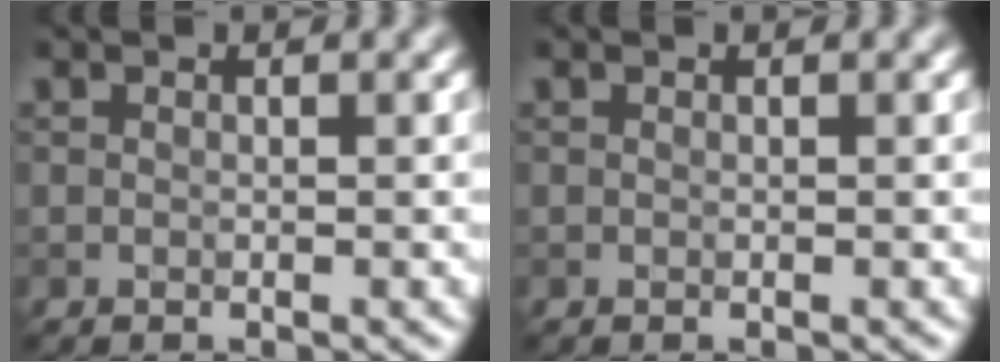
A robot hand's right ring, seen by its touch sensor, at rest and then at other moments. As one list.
[{"total": 0.0}]